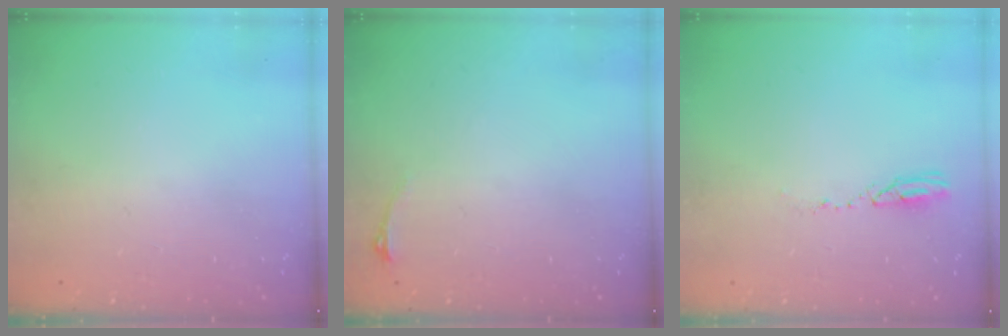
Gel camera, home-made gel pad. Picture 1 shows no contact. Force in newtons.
{"total": 2.9, "press": 2.6, "slide": 1.5}
{"total": 4.1, "press": 4.1, "slide": 0.4}